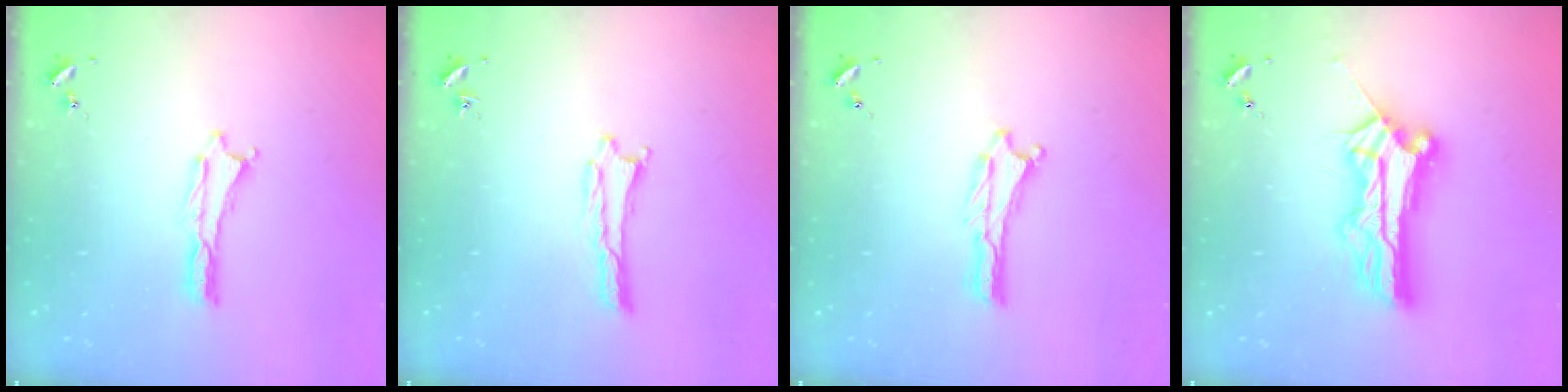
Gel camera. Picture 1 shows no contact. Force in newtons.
{"total": 1.1, "press": 1.1, "slide": 0.2}
{"total": 0.0}
{"total": 10.5, "press": 10.4, "slide": 0.9}